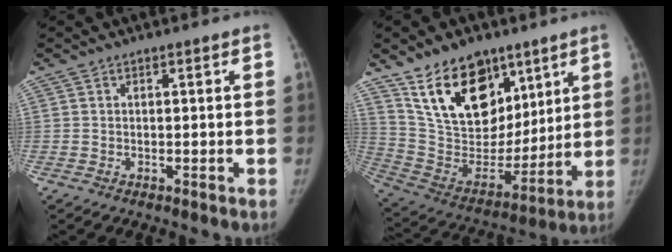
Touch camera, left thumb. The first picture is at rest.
{"total": 20.9, "force": [12.6, 12.6, 11.0], "torque": [-0.143, -0.060, 0.236]}